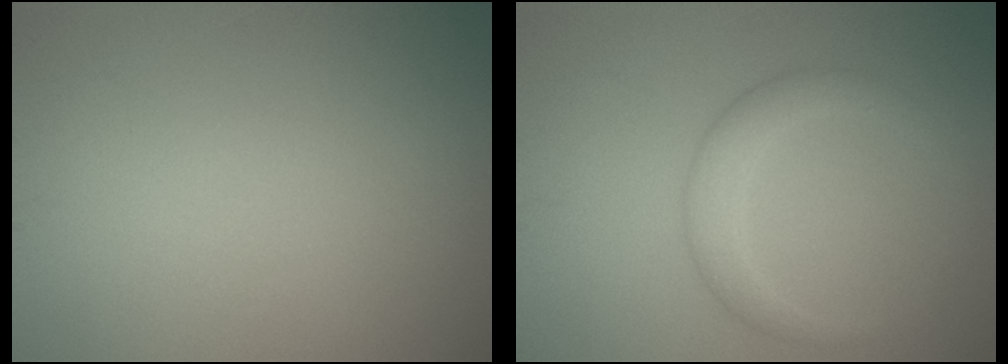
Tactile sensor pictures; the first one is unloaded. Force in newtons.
{"total": 2.7, "press": 2.7, "slide": 0.1}